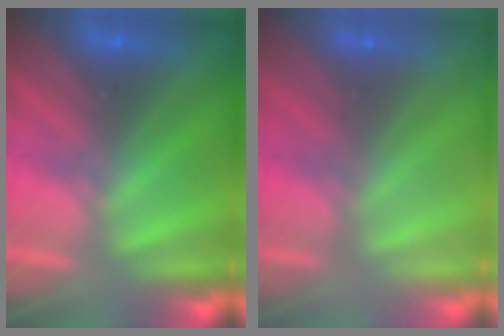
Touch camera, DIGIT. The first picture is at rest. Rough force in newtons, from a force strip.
{"total": 2.9}